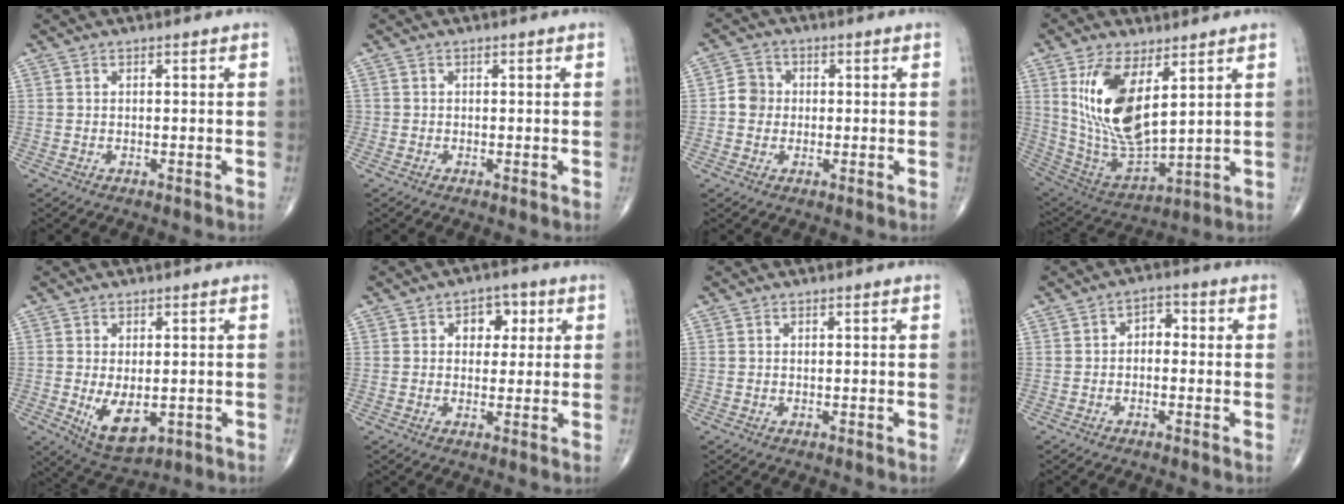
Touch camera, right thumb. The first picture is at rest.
{"total": 0.6, "force": [-0.2, 0.5, 0.0], "torque": [0.002, 0.003, -0.007]}
{"total": 4.1, "force": [-0.2, 3.8, 1.5], "torque": [-0.007, 0.008, -0.010]}
{"total": 17.1, "force": [5.8, 7.7, 14.1], "torque": [-0.261, -0.028, 0.131]}
{"total": 7.5, "force": [-1.3, 4.0, 6.2], "torque": [-0.095, -0.017, -0.007]}
{"total": 5.5, "force": [1.7, 4.0, 3.4], "torque": [-0.011, 0.000, 0.018]}
{"total": 0.0}
{"total": 3.3, "force": [-0.2, 2.3, 2.3], "torque": [-0.016, 0.015, -0.015]}